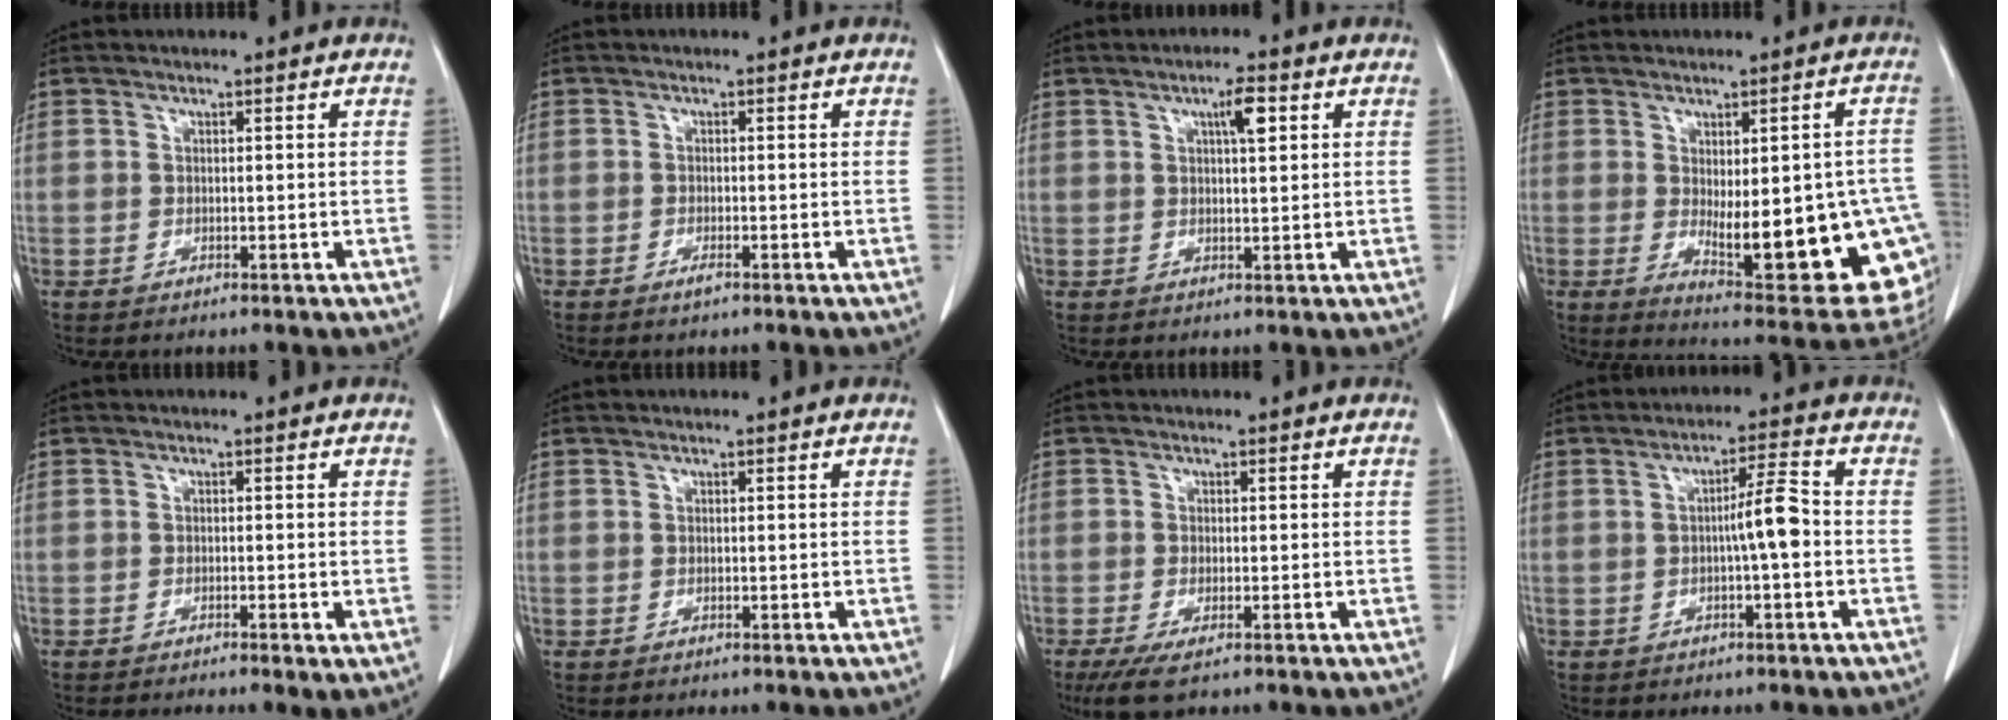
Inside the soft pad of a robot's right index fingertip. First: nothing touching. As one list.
[{"total": 1.0, "force": [-0.7, 0.1, 0.6], "torque": [-0.013, -0.001, -0.012]}, {"total": 3.6, "force": [1.5, 0.6, 3.3], "torque": [-0.055, 0.001, 0.024]}, {"total": 20.8, "force": [-4.2, 6.1, 19.4], "torque": [-0.164, -0.002, -0.031]}, {"total": 2.1, "force": [-1.1, 0.2, 1.7], "torque": [-0.026, -0.006, -0.017]}, {"total": 0.0}, {"total": 4.0, "force": [-2.5, 0.9, 3.1], "torque": [-0.060, -0.012, -0.041]}, {"total": 5.0, "force": [-0.7, 0.0, 4.9], "torque": [-0.077, 0.011, -0.011]}]